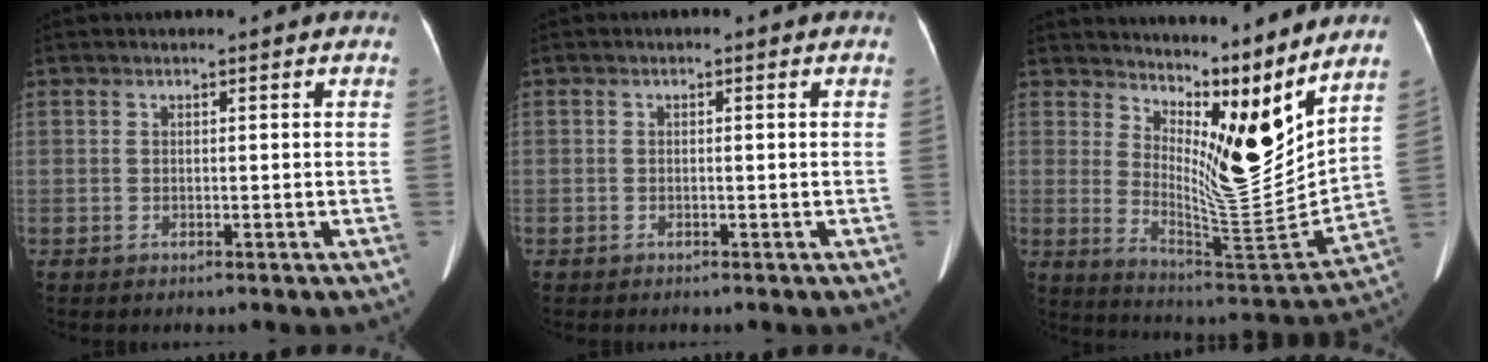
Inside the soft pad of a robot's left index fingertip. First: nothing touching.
{"total": 0.7, "force": [-0.4, 0.6, 0.0], "torque": [-0.003, 0.005, -0.009]}
{"total": 13.5, "force": [10.0, 2.1, 8.8], "torque": [-0.136, -0.034, 0.172]}